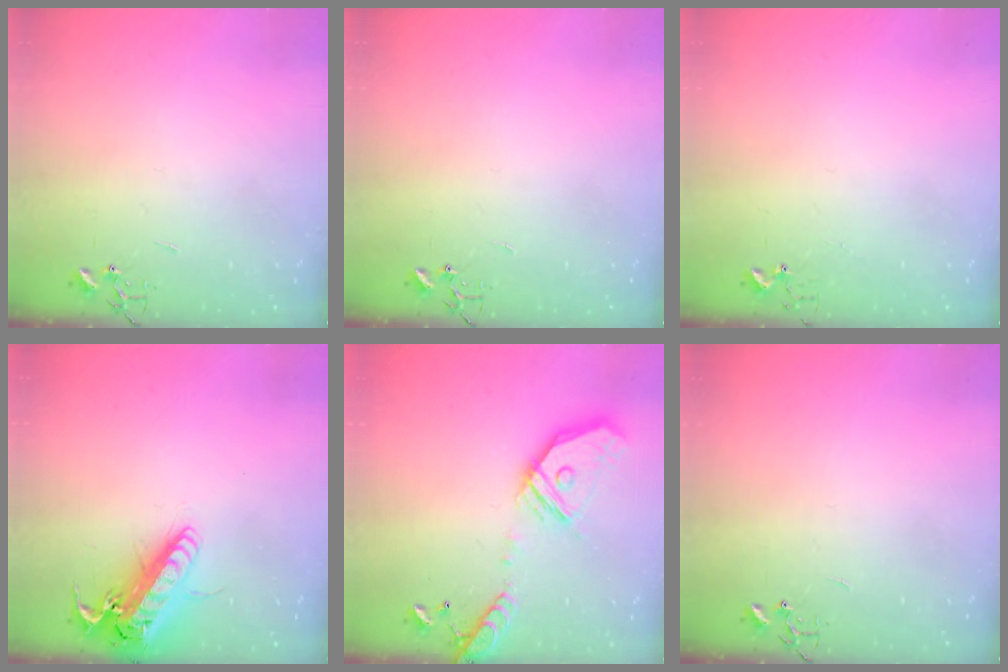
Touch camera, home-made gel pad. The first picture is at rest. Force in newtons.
{"total": 0.0}
{"total": 2.7, "press": 2.7, "slide": 0.2}
{"total": 19.1, "press": 18.8, "slide": 3.3}
{"total": 18.8, "press": 18.6, "slide": 3.0}
{"total": 0.0}